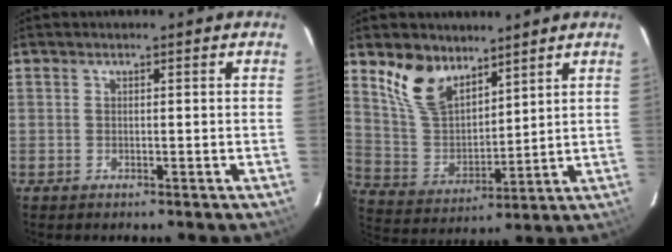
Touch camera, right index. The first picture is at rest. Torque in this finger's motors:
{"motor_torque": [0.37, 0.35, 0.21, 0.06]}